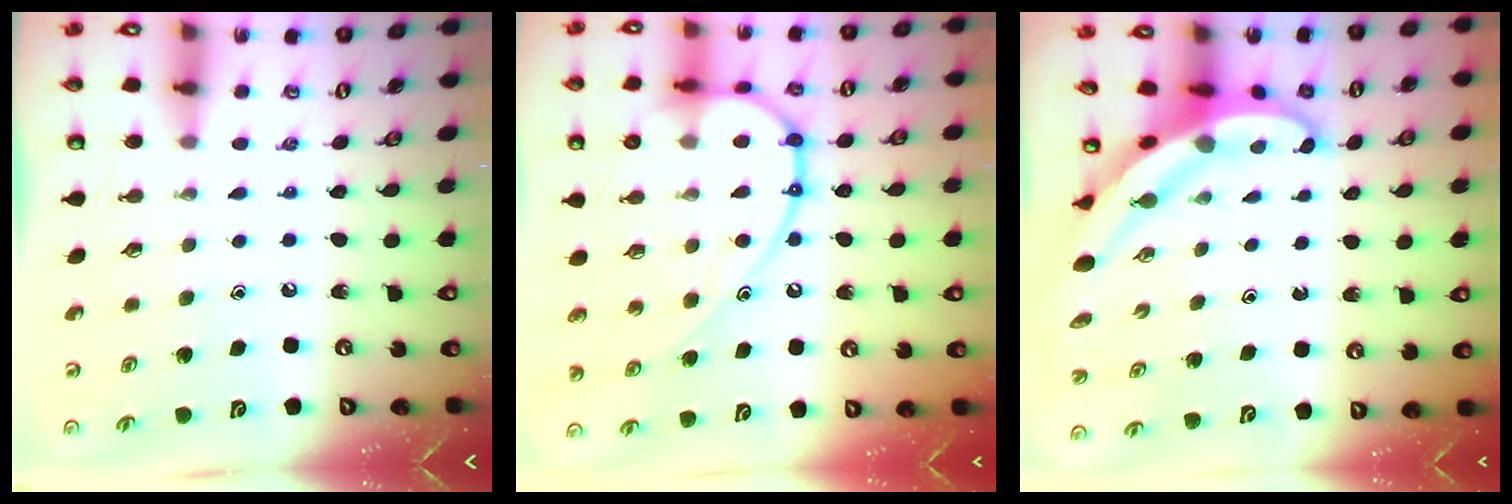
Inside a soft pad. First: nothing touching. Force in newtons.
{"total": 15.1, "press": 15.1, "slide": 1.4}
{"total": 6.0, "press": 6.0, "slide": 0.2}